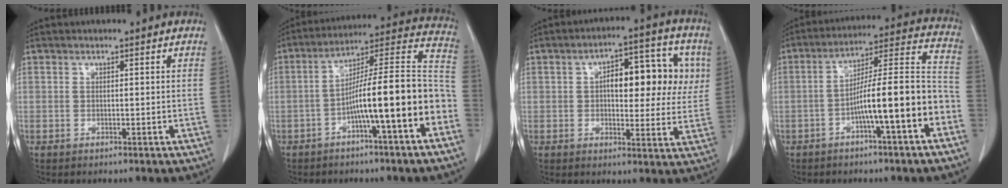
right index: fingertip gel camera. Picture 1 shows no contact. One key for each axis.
{"total": 16.1, "fx": -5.3, "fy": 0.7, "fz": 15.2, "tx": -0.224, "ty": 0.033, "tz": -0.086}
{"total": 12.7, "fx": 2.7, "fy": 5.5, "fz": 11.1, "tx": -0.139, "ty": 0.037, "tz": 0.038}
{"total": 14.0, "fx": -5.1, "fy": 0.8, "fz": 13.1, "tx": -0.199, "ty": 0.031, "tz": -0.080}